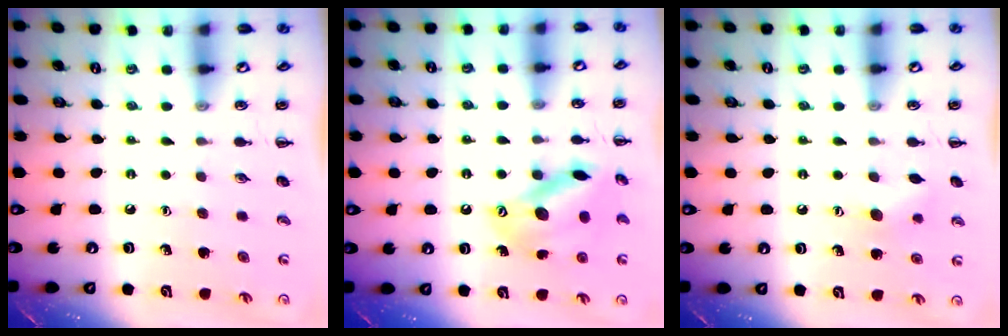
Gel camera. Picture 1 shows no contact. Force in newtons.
{"total": 15.6, "press": 15.6, "slide": 0.8}
{"total": 7.6, "press": 7.4, "slide": 1.7}